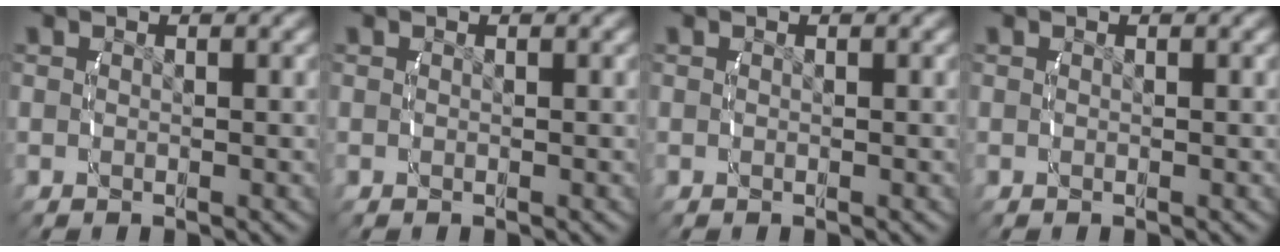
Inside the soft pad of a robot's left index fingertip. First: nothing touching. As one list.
[{"total": 0.0}, {"total": 0.0}, {"total": 0.0}]